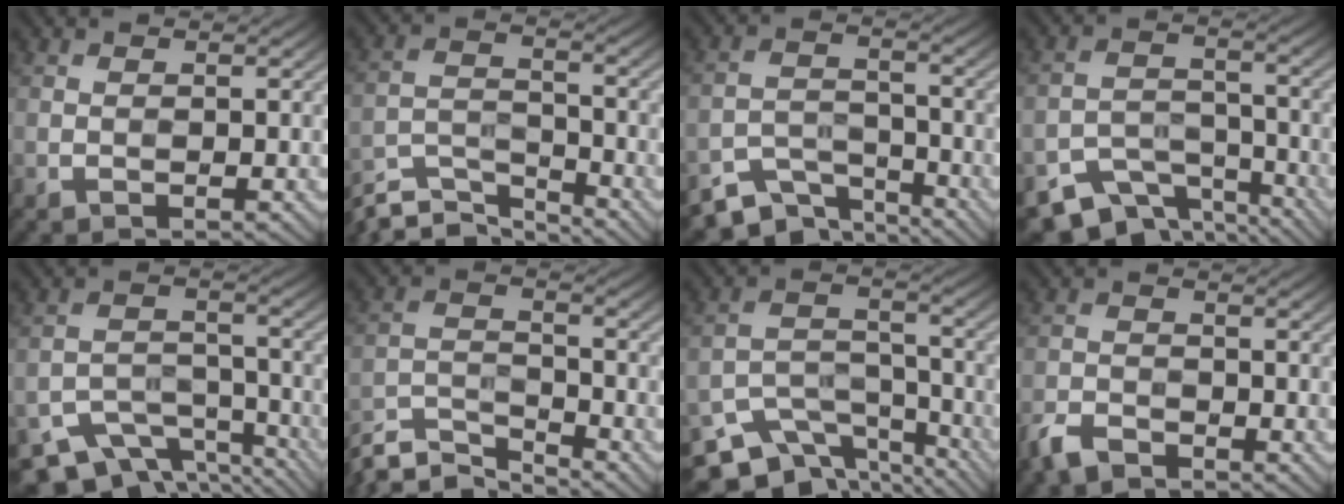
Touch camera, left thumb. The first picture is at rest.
{"total": 8.0, "force": [-7.1, 2.1, 3.1], "torque": [-0.068, -0.010, -0.141]}
{"total": 6.8, "force": [-5.4, 3.2, 2.8], "torque": [-0.055, -0.014, -0.099]}
{"total": 8.2, "force": [-6.5, 4.0, 2.9], "torque": [-0.049, -0.014, -0.106]}
{"total": 9.1, "force": [-7.1, 4.4, 3.8], "torque": [-0.061, -0.014, -0.112]}
{"total": 7.3, "force": [-6.6, 1.7, 2.5], "torque": [-0.058, -0.013, -0.138]}
{"total": 11.2, "force": [-8.7, 5.6, 4.3], "torque": [-0.087, -0.014, -0.136]}
{"total": 3.6, "force": [-3.0, 1.4, 1.5], "torque": [-0.033, -0.005, -0.072]}